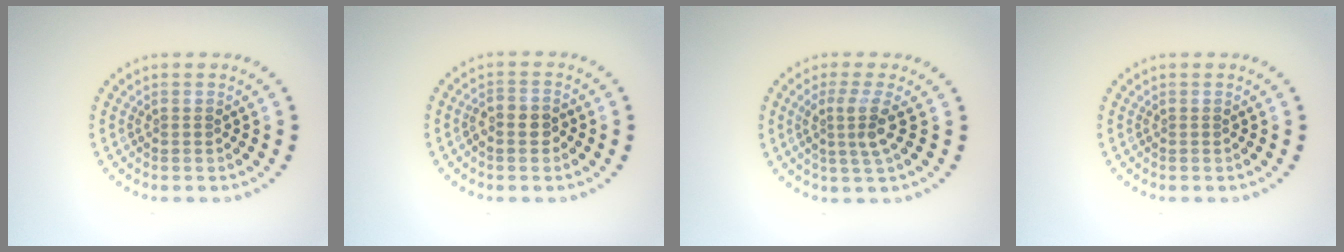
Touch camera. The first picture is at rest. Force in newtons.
{"total": 2.0, "press": 1.9, "slide": 0.8}
{"total": 2.7, "press": 1.9, "slide": 1.9}
{"total": 0.0}